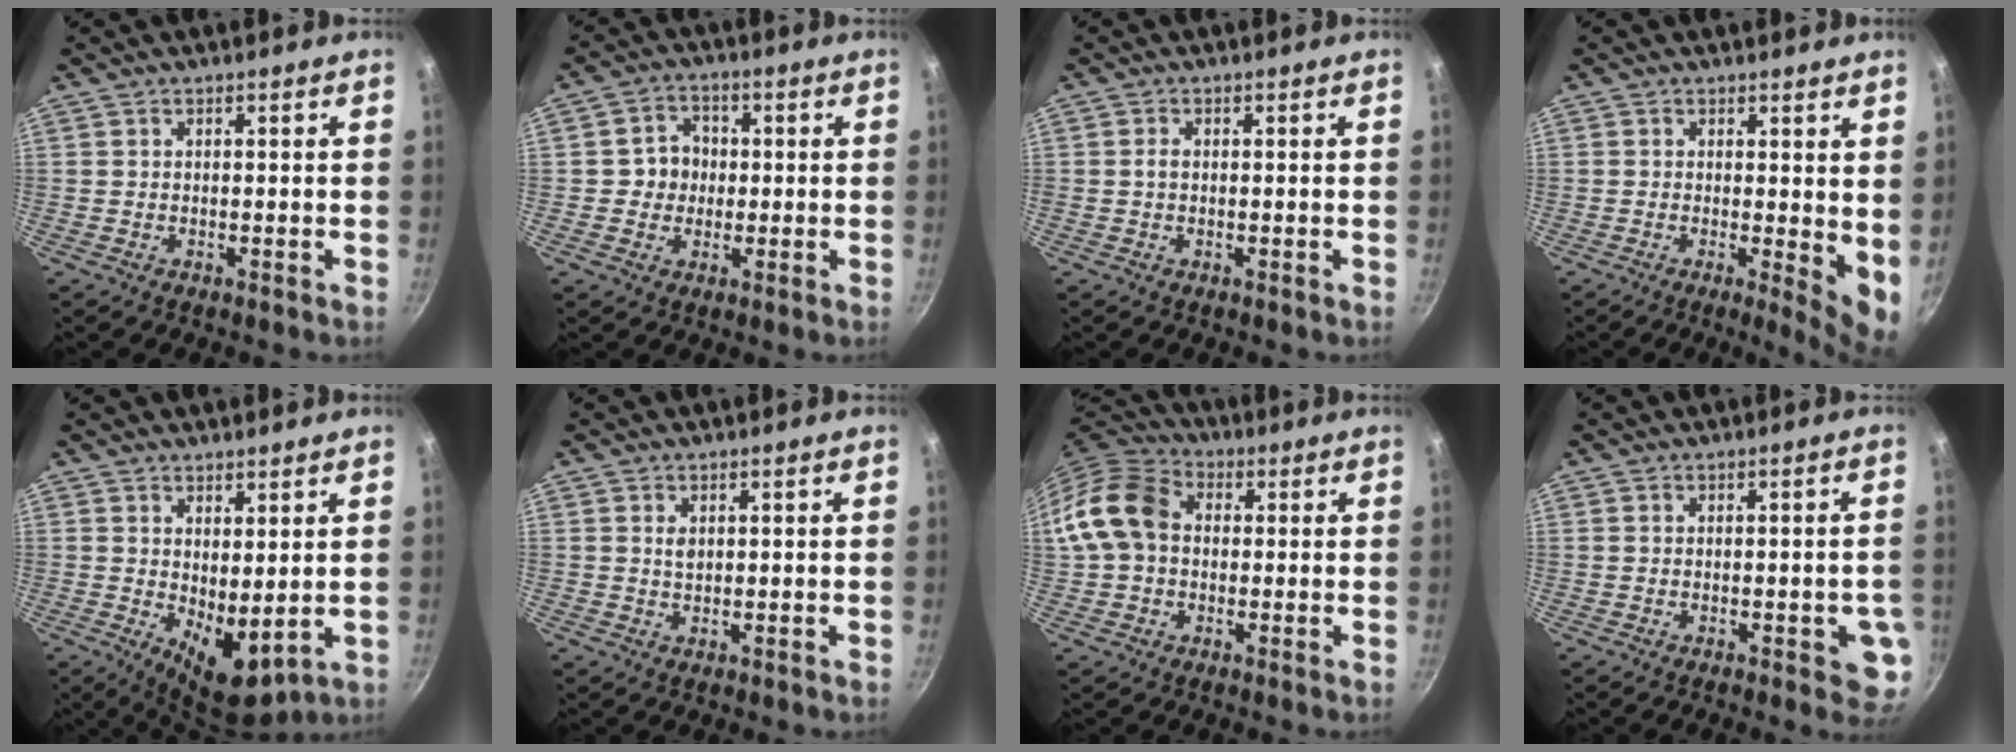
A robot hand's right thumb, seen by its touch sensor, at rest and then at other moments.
{"total": 5.9, "force": [0.0, 5.4, 2.3], "torque": [0.000, 0.009, -0.010]}
{"total": 1.2, "force": [-0.1, 0.9, 0.9], "torque": [-0.015, 0.006, -0.001]}
{"total": 6.2, "force": [0.4, 2.2, 5.8], "torque": [-0.071, -0.016, 0.005]}
{"total": 8.3, "force": [1.2, 3.7, 7.3], "torque": [-0.093, -0.033, 0.031]}
{"total": 1.6, "force": [0.4, 1.1, 1.0], "torque": [-0.015, -0.003, 0.007]}
{"total": 12.0, "force": [0.7, 9.2, 7.7], "torque": [-0.127, 0.029, -0.004]}
{"total": 6.2, "force": [-1.4, 2.7, 5.4], "torque": [-0.035, 0.008, -0.015]}